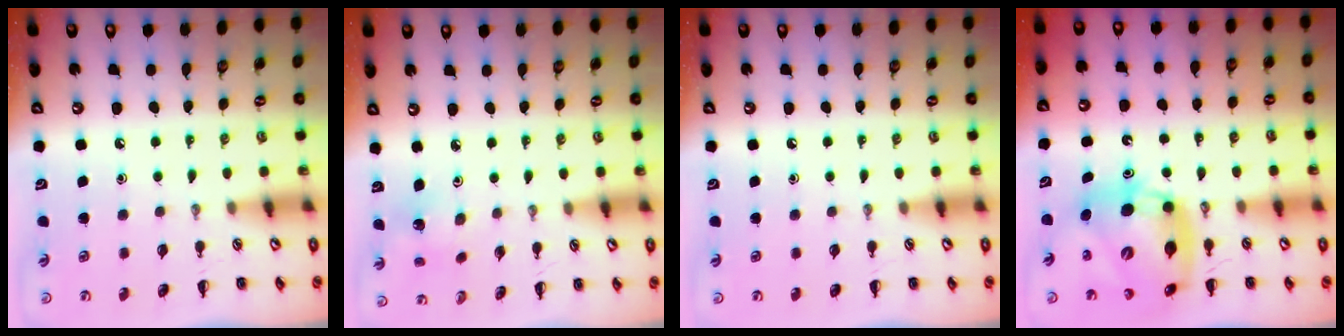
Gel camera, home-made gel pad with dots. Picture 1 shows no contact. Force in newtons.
{"total": 2.3, "press": 2.2, "slide": 0.7}
{"total": 0.0}
{"total": 14.0, "press": 13.5, "slide": 4.0}